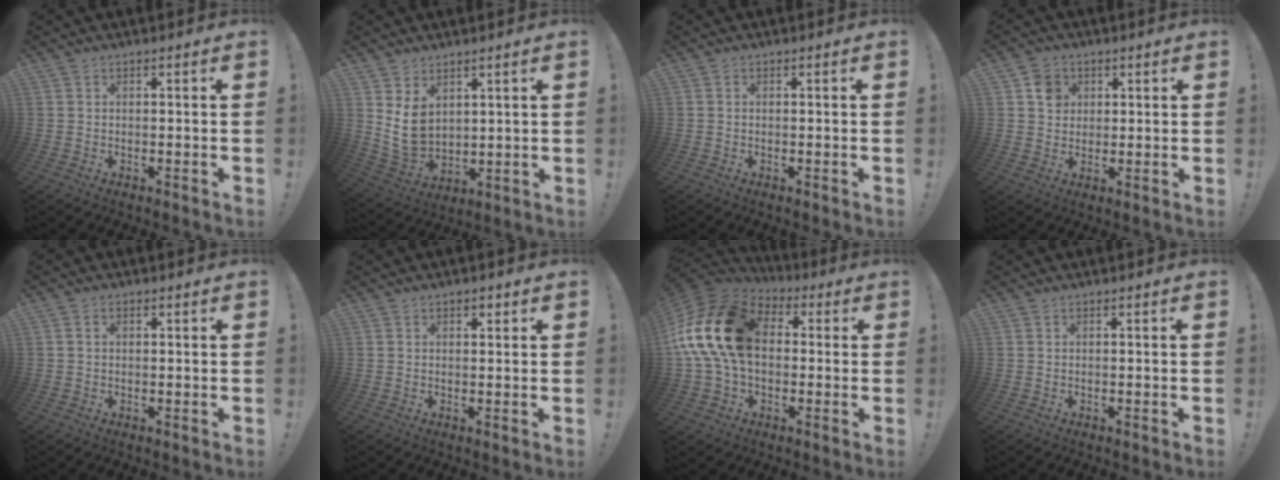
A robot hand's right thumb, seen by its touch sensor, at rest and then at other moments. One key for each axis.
{"total": 9.5, "fx": 4.0, "fy": 7.1, "fz": 5.0, "tx": -0.095, "ty": -0.027, "tz": 0.081}
{"total": 0.0}
{"total": 5.9, "fx": 2.1, "fy": 5.3, "fz": 1.6, "tx": -0.012, "ty": -0.002, "tz": 0.039}
{"total": 1.1, "fx": 0.3, "fy": 0.8, "fz": 0.8, "tx": -0.020, "ty": 0.006, "tz": 0.006}
{"total": 1.3, "fx": 0.7, "fy": 0.9, "fz": 0.6, "tx": -0.001, "ty": -0.002, "tz": 0.011}
{"total": 22.5, "fx": 2.8, "fy": 15.2, "fz": 16.3, "tx": -0.292, "ty": 0.019, "tz": 0.058}
{"total": 0.0}